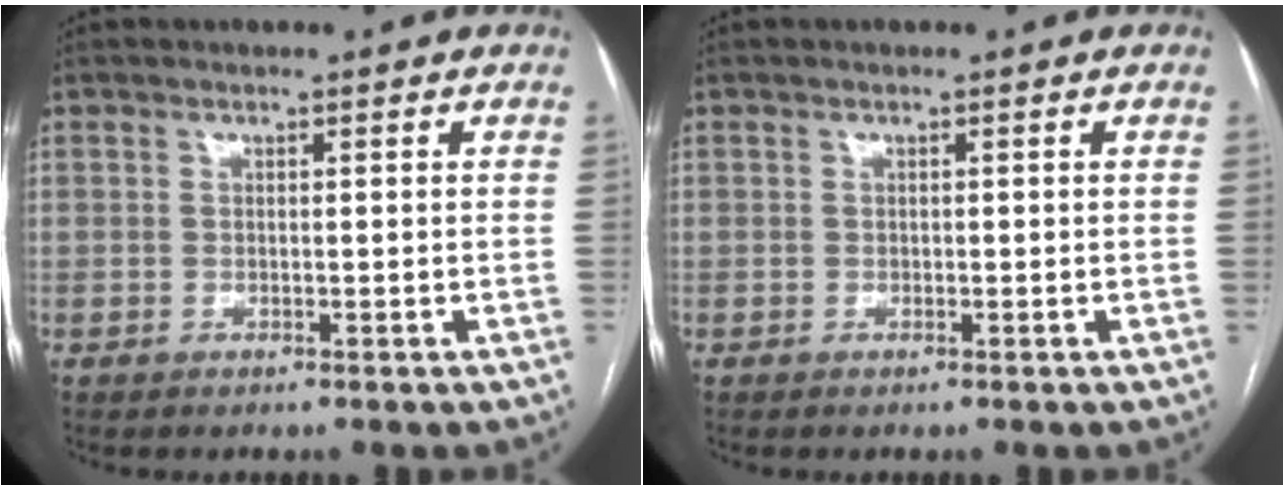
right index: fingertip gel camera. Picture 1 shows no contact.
{"total": 0.0}